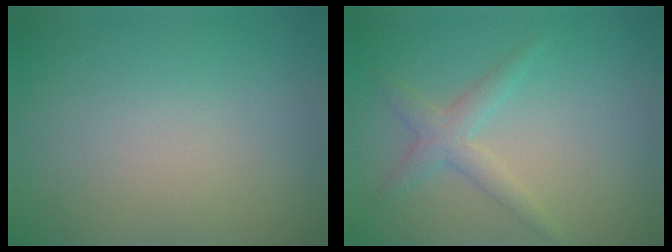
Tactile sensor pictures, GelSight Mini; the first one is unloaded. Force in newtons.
{"total": 2.4, "press": 2.4, "slide": 0.0}